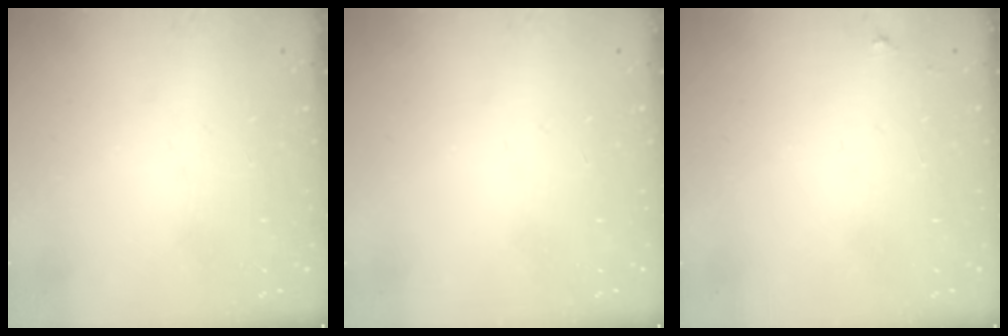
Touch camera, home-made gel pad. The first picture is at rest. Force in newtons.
{"total": 0.0}
{"total": 3.9, "press": 3.9, "slide": 0.4}